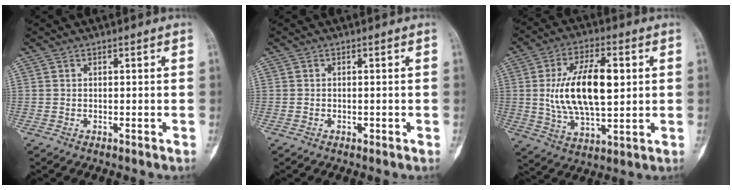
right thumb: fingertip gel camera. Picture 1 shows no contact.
{"total": 0.6, "force": [-0.2, 0.5, 0.3], "torque": [-0.005, 0.003, -0.003]}
{"total": 17.0, "force": [2.1, 8.2, 14.8], "torque": [-0.253, -0.003, 0.041]}